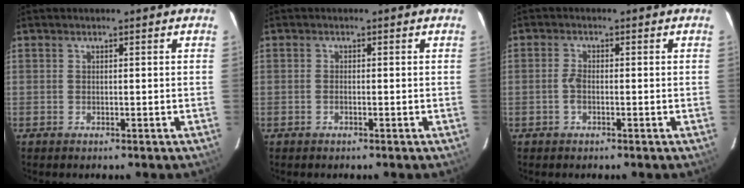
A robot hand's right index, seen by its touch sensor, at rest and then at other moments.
{"total": 0.8, "force": [-0.4, 0.4, 0.6], "torque": [-0.015, 0.001, -0.008]}
{"total": 2.1, "force": [-0.7, 1.0, 1.7], "torque": [-0.041, 0.004, -0.014]}